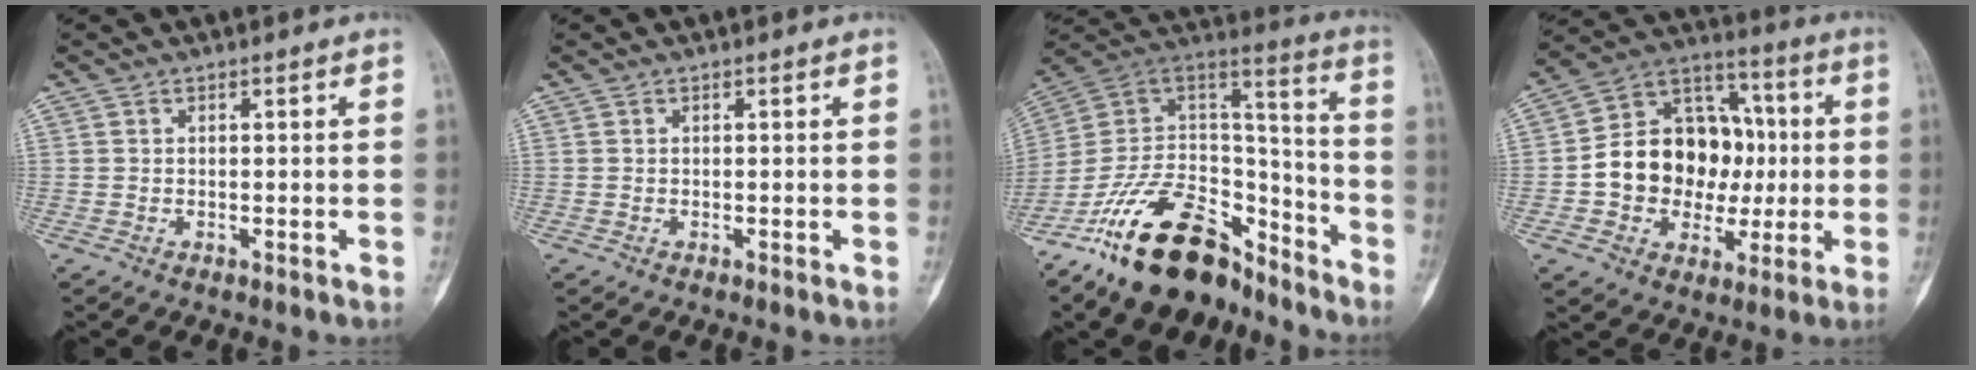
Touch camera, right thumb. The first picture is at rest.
{"total": 0.0}
{"total": 25.2, "force": [-17.2, 13.0, 13.1], "torque": [-0.230, 0.102, -0.303]}
{"total": 18.5, "force": [-0.6, 14.6, 11.3], "torque": [-0.132, 0.040, -0.005]}